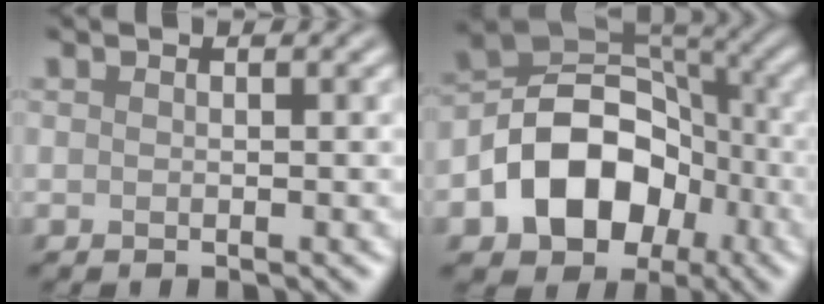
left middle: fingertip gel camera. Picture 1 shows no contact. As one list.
[{"total": 10.1, "force": [-3.7, 7.3, 6.0], "torque": [-0.085, 0.001, -0.069]}]